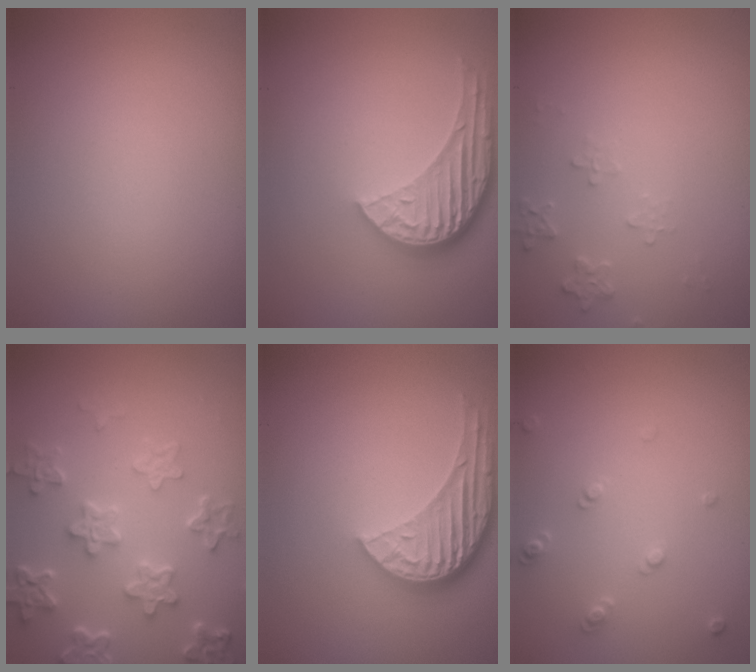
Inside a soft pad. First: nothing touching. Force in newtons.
{"total": 5.3, "press": 3.9, "slide": 3.5}
{"total": 1.6, "press": 1.6, "slide": 0.4}
{"total": 5.8, "press": 4.5, "slide": 3.6}
{"total": 5.3, "press": 3.9, "slide": 3.5}
{"total": 1.6, "press": 1.5, "slide": 0.4}